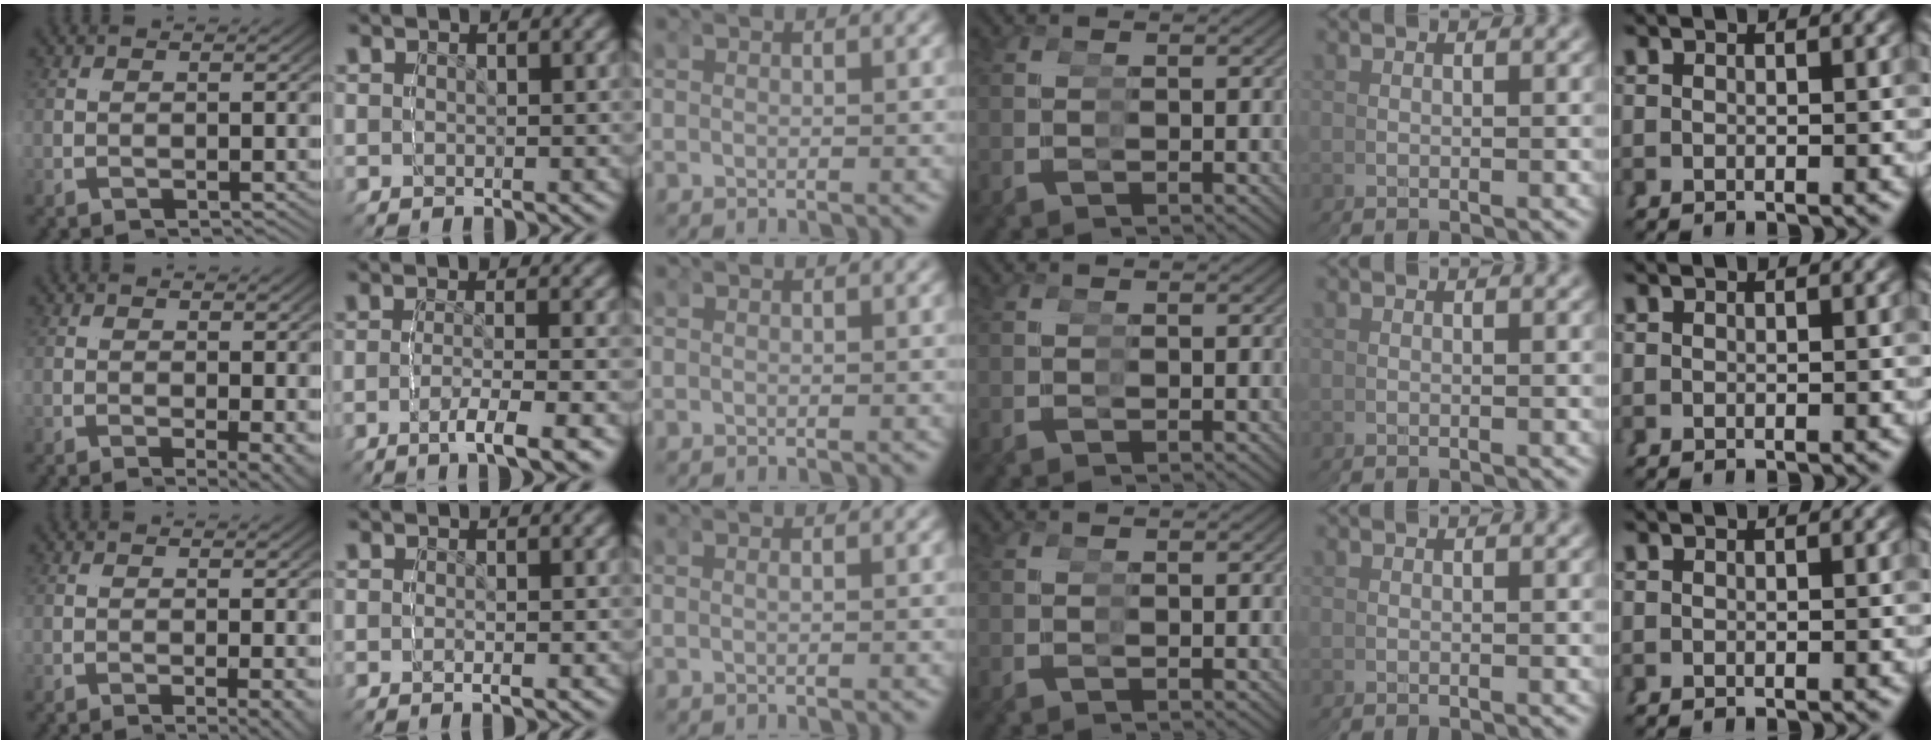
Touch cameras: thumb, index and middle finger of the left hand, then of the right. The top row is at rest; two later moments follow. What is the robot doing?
{"motion": "grasp_and_lifting", "object": "condiment"}